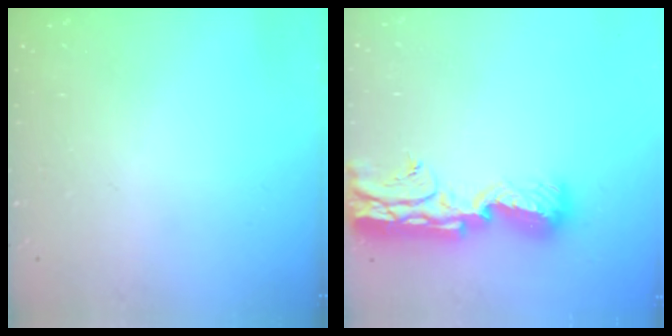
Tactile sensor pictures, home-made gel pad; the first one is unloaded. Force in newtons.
{"total": 20.1, "press": 19.4, "slide": 5.5}